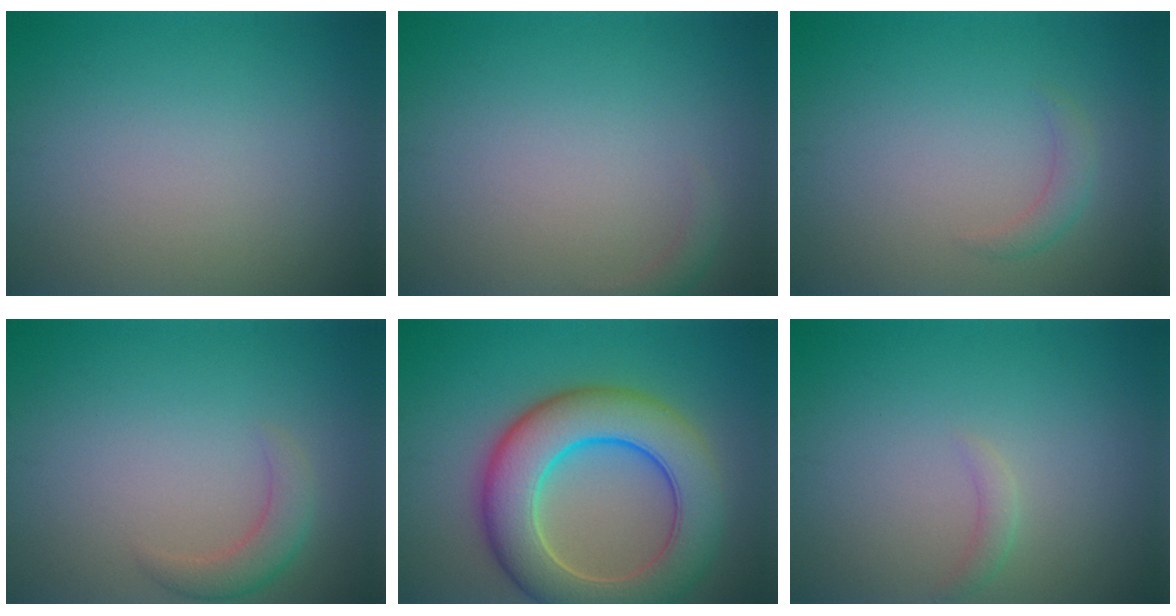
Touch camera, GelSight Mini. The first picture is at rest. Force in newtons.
{"total": 1.0, "press": 1.0, "slide": 0.2}
{"total": 1.4, "press": 1.4, "slide": 0.0}
{"total": 2.4, "press": 2.4, "slide": 0.2}
{"total": 10.3, "press": 10.3, "slide": 0.5}
{"total": 1.0, "press": 1.0, "slide": 0.1}